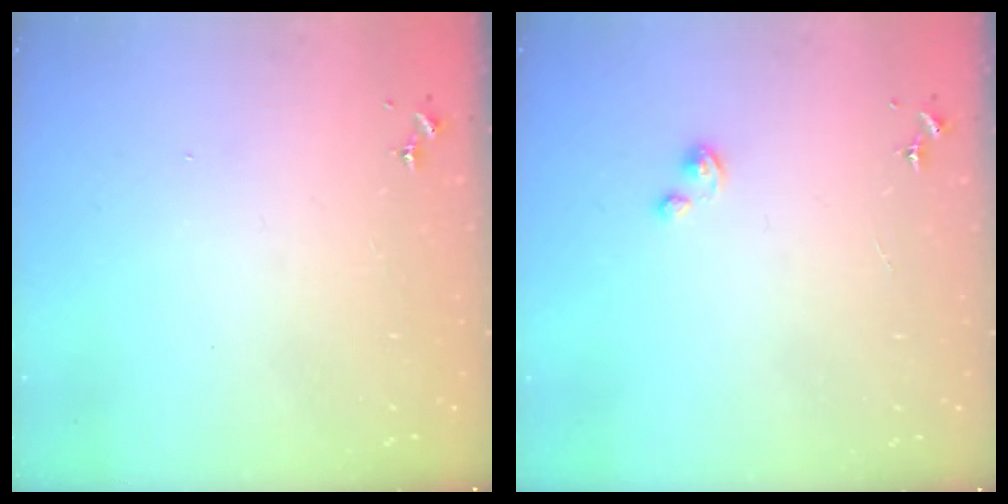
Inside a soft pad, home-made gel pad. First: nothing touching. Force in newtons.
{"total": 1.9, "press": 1.9, "slide": 0.1}